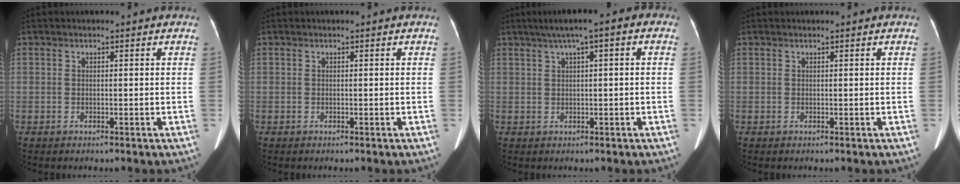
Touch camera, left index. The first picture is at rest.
{"total": 0.0}
{"total": 5.8, "force": [2.6, 0.9, 5.1], "torque": [-0.082, 0.030, 0.035]}
{"total": 0.0}